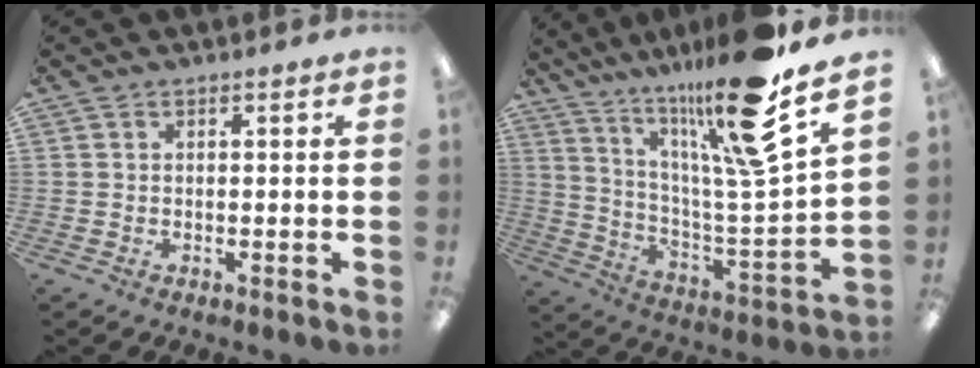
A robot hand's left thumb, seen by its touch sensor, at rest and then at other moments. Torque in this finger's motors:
{"motor_torque": [0.45, 0.49, 1.45, -1.32, 0.21]}